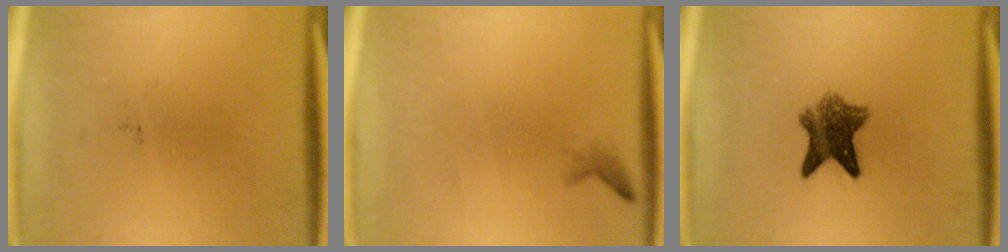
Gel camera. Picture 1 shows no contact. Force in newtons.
{"total": 0.7}
{"total": 6.9}